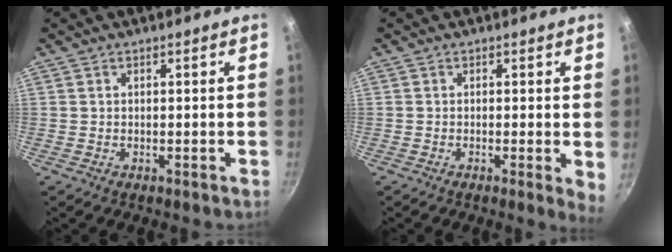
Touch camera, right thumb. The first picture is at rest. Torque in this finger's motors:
{"motor_torque": [-0.08, 0.65, -0.20, 0.04, -0.04]}